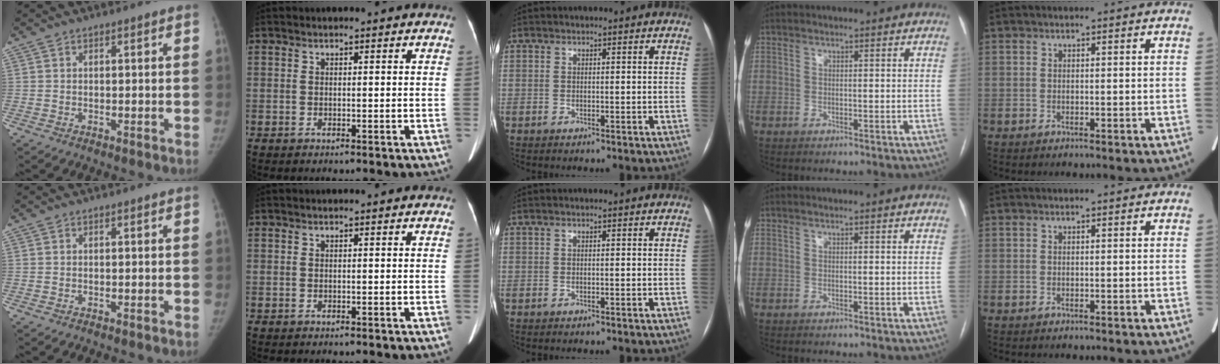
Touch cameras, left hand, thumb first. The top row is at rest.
{}